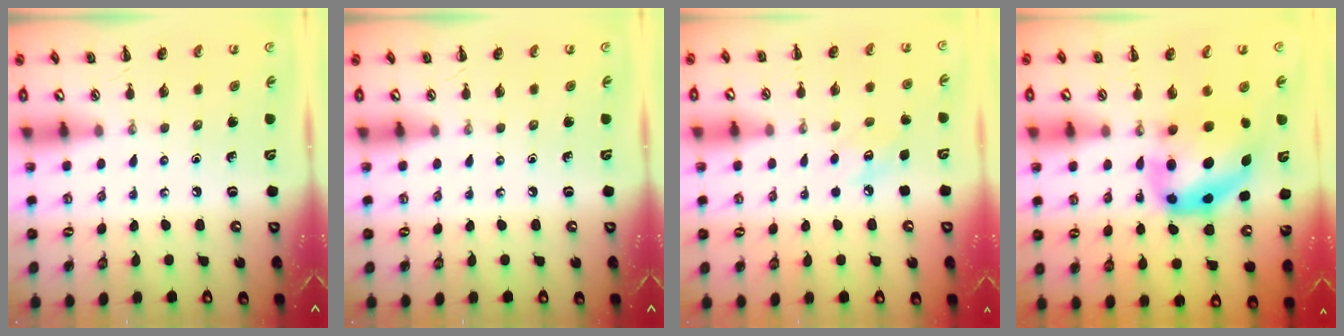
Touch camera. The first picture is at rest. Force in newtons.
{"total": 0.0}
{"total": 7.6, "press": 7.4, "slide": 1.7}
{"total": 8.5, "press": 8.2, "slide": 2.0}